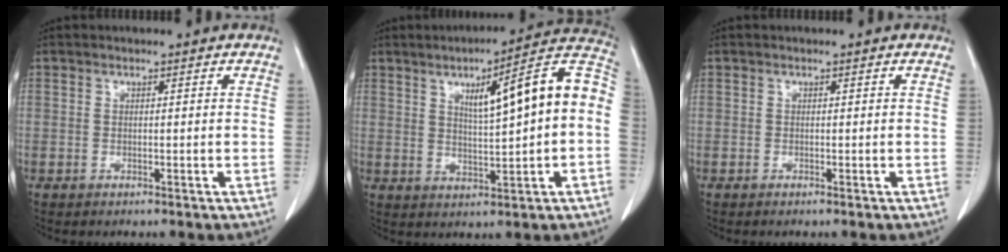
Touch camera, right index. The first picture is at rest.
{"total": 15.0, "force": [2.3, 1.4, 14.8], "torque": [-0.210, 0.031, 0.031]}
{"total": 0.0}